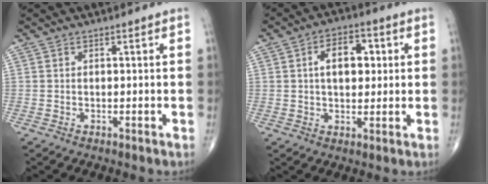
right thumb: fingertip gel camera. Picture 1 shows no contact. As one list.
[{"total": 8.4, "force": [1.6, 5.1, 6.5], "torque": [-0.071, 0.009, 0.021]}]